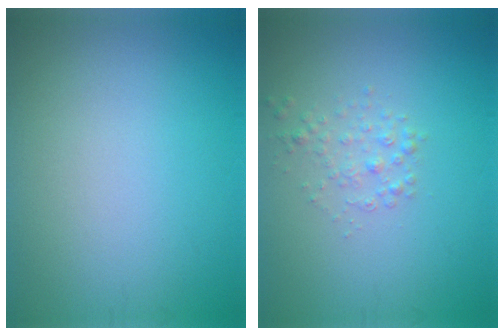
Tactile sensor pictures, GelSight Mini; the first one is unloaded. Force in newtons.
{"total": 1.4, "press": 1.4, "slide": 0.1}